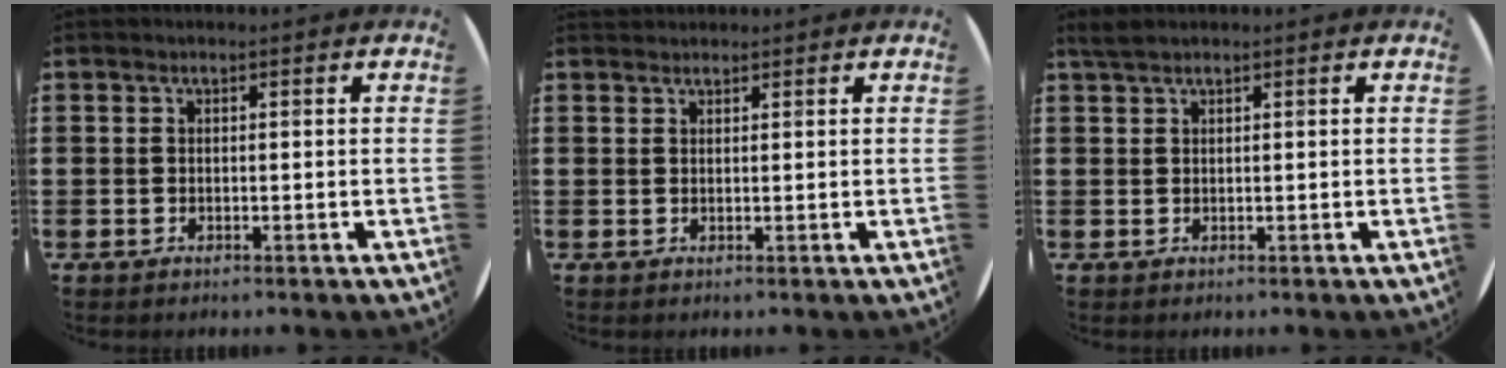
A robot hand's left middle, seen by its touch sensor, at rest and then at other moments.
{"total": 0.8, "force": [0.8, 0.1, -0.2], "torque": [0.004, 0.003, 0.014]}
{"total": 1.3, "force": [1.2, 0.1, 0.6], "torque": [-0.015, 0.002, 0.022]}